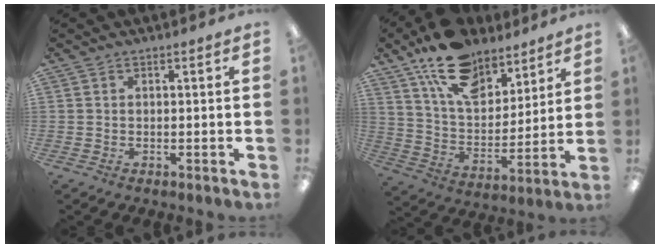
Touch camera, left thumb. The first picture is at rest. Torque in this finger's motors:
{"motor_torque": [0.79, 0.06, 1.54, -1.23, 0.40]}